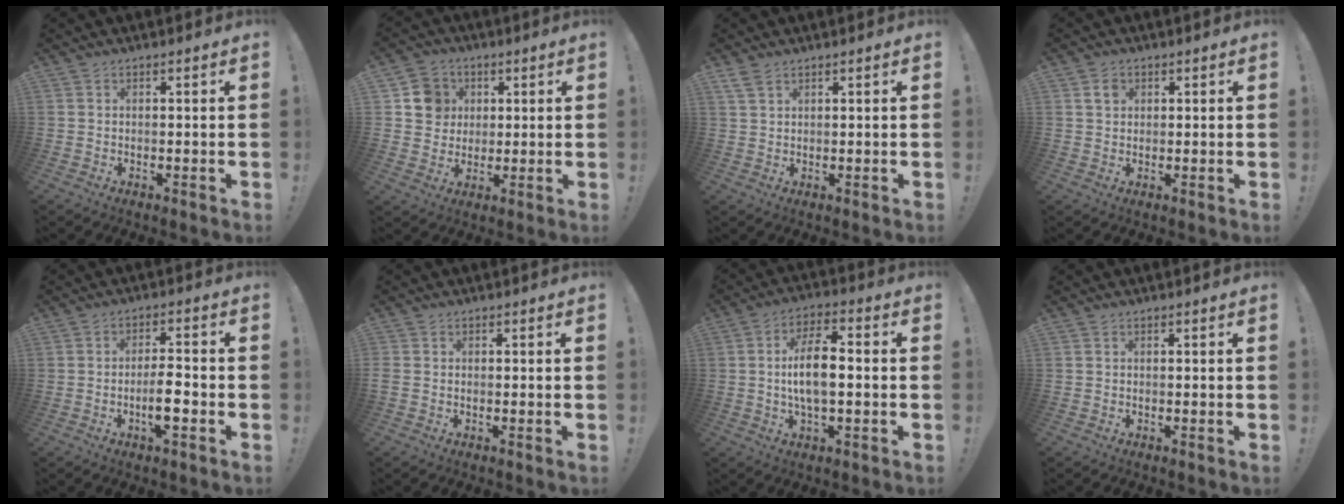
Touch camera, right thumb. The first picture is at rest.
{"total": 9.1, "force": [2.7, 8.4, 1.9], "torque": [-0.015, -0.014, 0.057]}
{"total": 3.1, "force": [2.2, 1.4, 1.7], "torque": [-0.035, -0.006, 0.042]}
{"total": 3.0, "force": [1.3, 2.4, 1.3], "torque": [-0.020, 0.001, 0.023]}
{"total": 6.9, "force": [-2.7, 2.2, 6.0], "torque": [-0.104, 0.007, -0.048]}
{"total": 0.8, "force": [-0.3, 0.5, 0.5], "torque": [-0.015, 0.004, -0.003]}
{"total": 10.6, "force": [-0.7, 4.5, 9.6], "torque": [-0.177, 0.007, -0.015]}
{"total": 0.0}